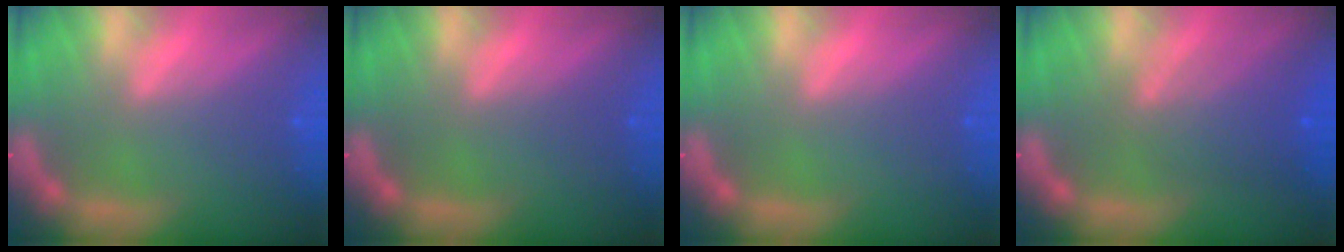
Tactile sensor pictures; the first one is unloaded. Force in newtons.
{"total": 0.0}
{"total": 0.0}
{"total": 5.1}